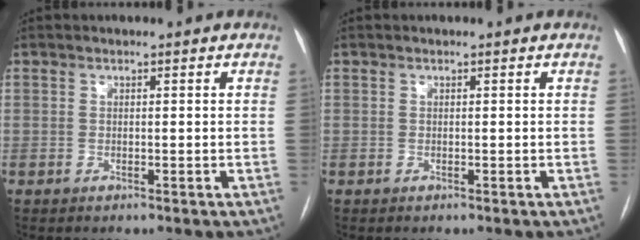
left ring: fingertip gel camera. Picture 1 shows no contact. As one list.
[{"total": 0.0}]